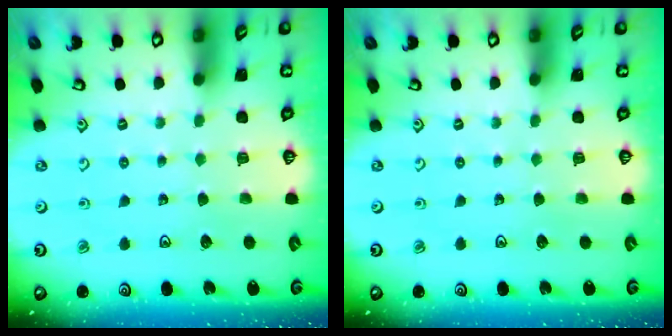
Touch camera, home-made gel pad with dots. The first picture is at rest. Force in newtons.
{"total": 0.0}